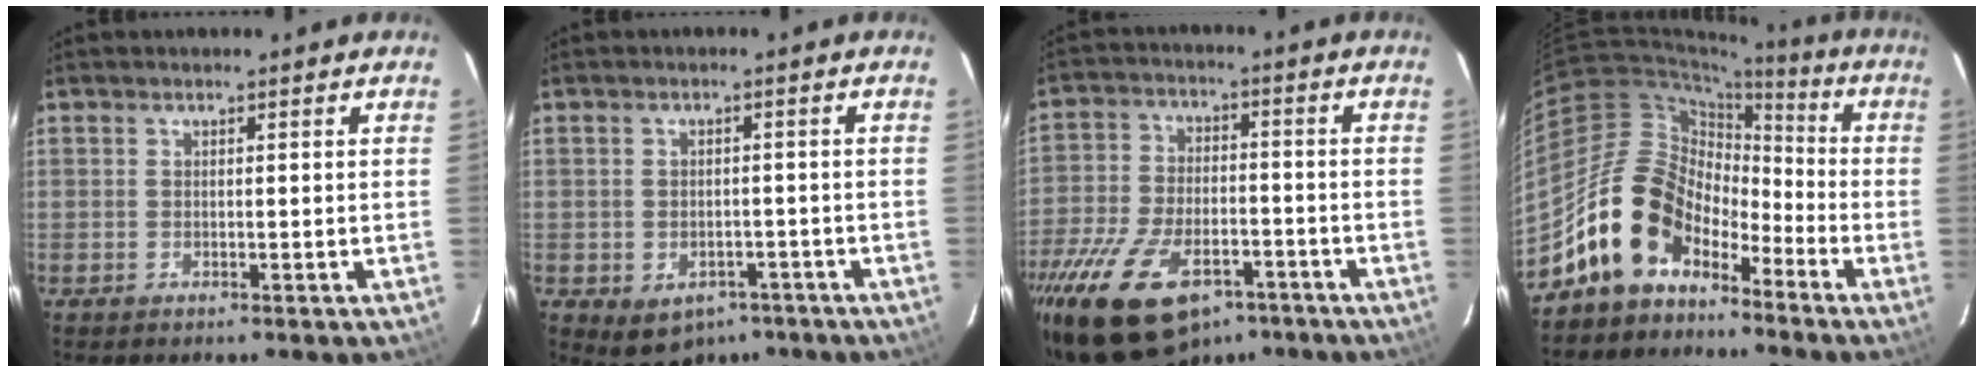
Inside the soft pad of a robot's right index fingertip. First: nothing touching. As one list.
[{"total": 7.5, "force": [-4.4, 5.4, 2.7], "torque": [-0.049, 0.006, -0.039]}, {"total": 21.1, "force": [-13.1, 10.7, 12.6], "torque": [-0.267, -0.026, -0.220]}, {"total": 13.6, "force": [-9.3, 8.1, 5.8], "torque": [-0.104, 0.025, -0.165]}]